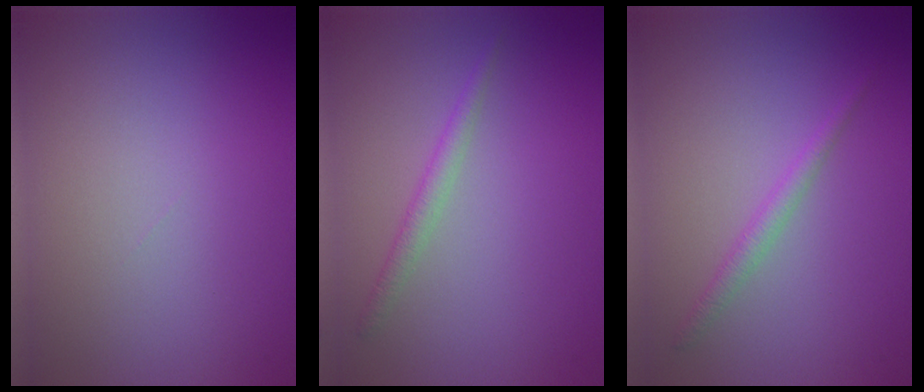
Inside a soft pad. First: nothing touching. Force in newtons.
{"total": 1.5, "press": 1.5, "slide": 0.0}
{"total": 1.4, "press": 1.4, "slide": 0.1}